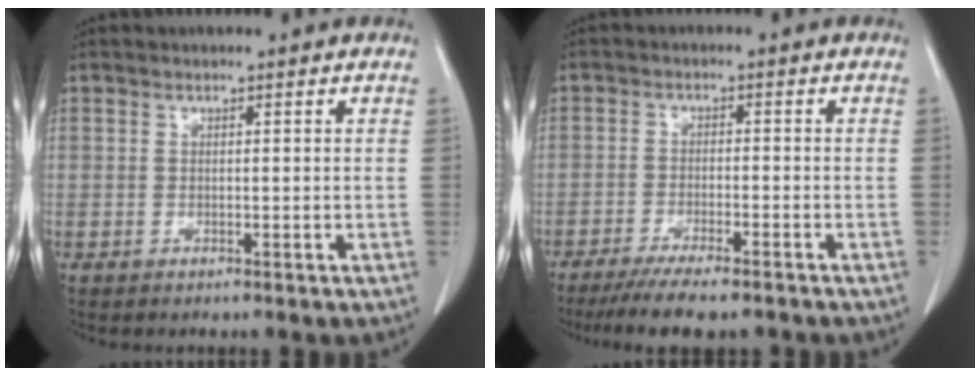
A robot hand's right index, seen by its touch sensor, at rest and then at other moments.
{"total": 9.5, "force": [-7.7, 1.4, 5.3], "torque": [-0.075, -0.017, -0.119]}